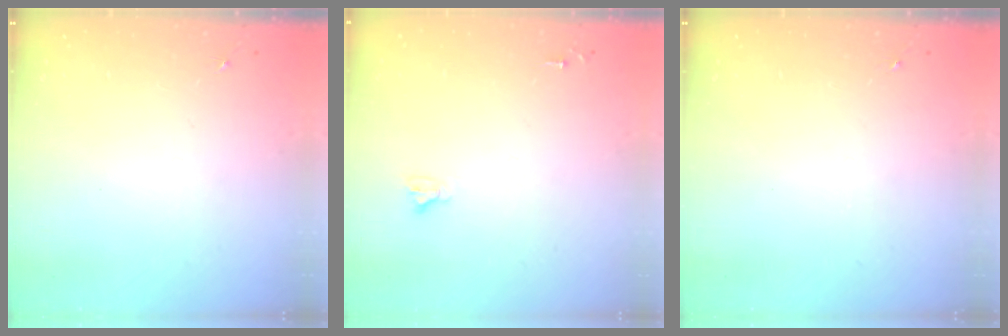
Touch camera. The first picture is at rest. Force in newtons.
{"total": 2.7, "press": 2.7, "slide": 0.2}
{"total": 0.0}